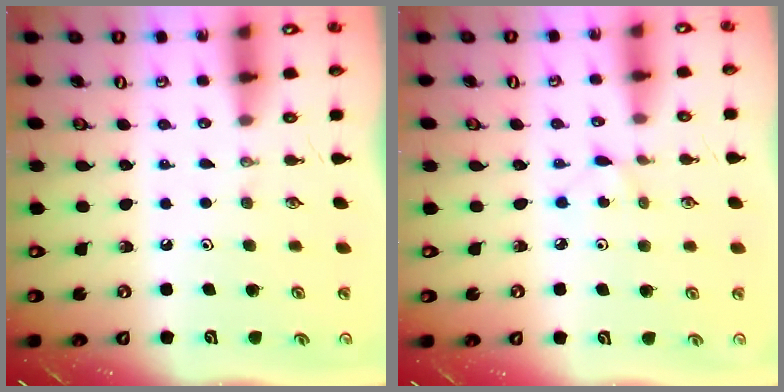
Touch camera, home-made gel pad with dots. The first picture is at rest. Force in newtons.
{"total": 2.3, "press": 2.3, "slide": 0.3}